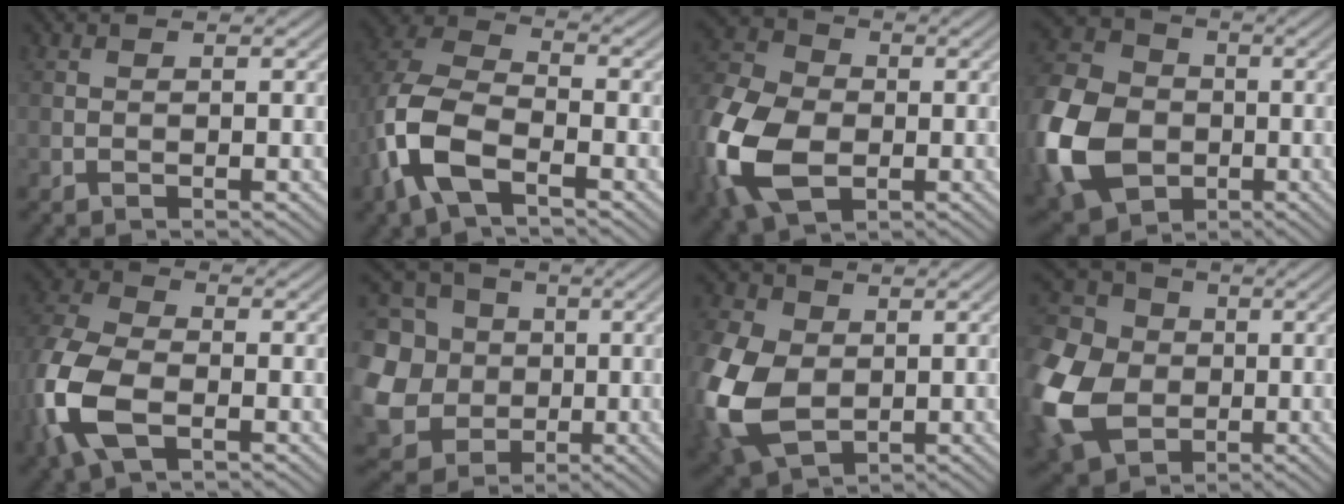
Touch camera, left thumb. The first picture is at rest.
{"total": 9.8, "force": [-4.3, 5.1, 7.2], "torque": [-0.174, -0.001, -0.101]}
{"total": 15.8, "force": [-4.0, 10.7, 10.9], "torque": [-0.293, -0.029, -0.084]}
{"total": 16.4, "force": [-4.0, 12.6, 9.7], "torque": [-0.281, -0.024, -0.088]}
{"total": 11.6, "force": [-3.8, 6.8, 8.6], "torque": [-0.248, -0.012, -0.083]}
{"total": 13.2, "force": [0.1, 11.9, 5.8], "torque": [-0.220, -0.016, -0.018]}
{"total": 13.3, "force": [-1.1, 9.4, 9.3], "torque": [-0.275, -0.017, -0.024]}
{"total": 16.0, "force": [-2.8, 12.5, 9.5], "torque": [-0.290, -0.015, -0.066]}